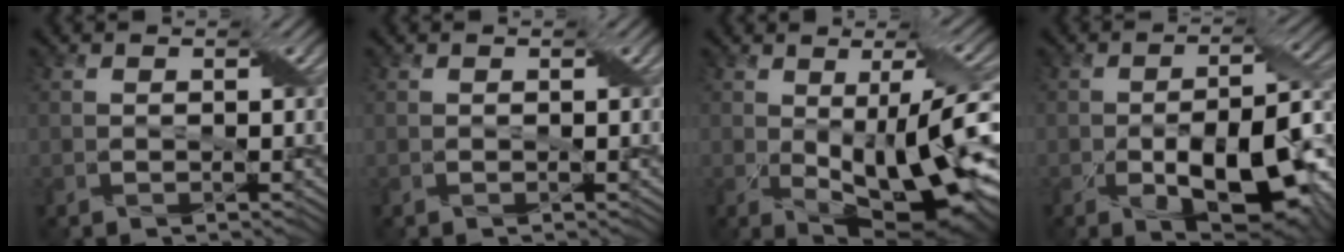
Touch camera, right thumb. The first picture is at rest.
{"total": 0.0}
{"total": 14.6, "force": [-1.8, 5.4, 13.4], "torque": [-0.204, -0.026, -0.009]}
{"total": 12.6, "force": [-4.5, 4.7, 10.8], "torque": [-0.173, -0.016, -0.071]}